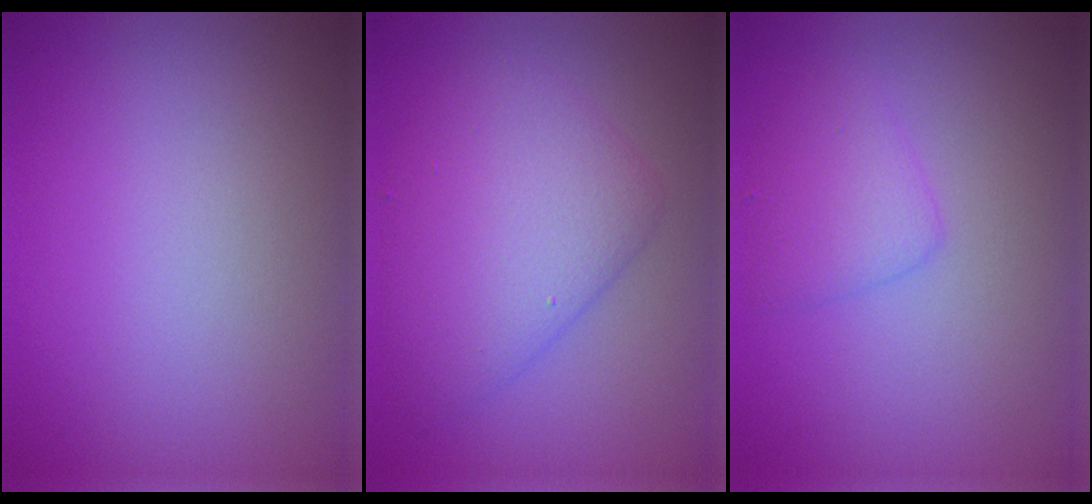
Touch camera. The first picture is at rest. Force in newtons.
{"total": 5.3, "press": 5.3, "slide": 0.3}
{"total": 2.2, "press": 2.2, "slide": 0.1}